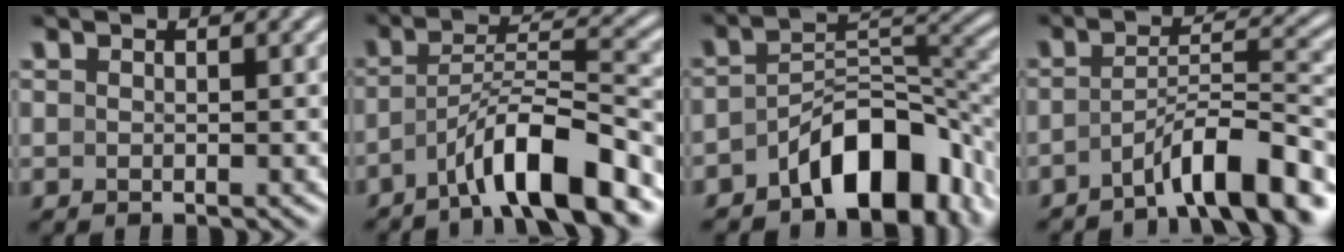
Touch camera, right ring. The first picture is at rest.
{"total": 6.3, "force": [-3.4, 1.8, 4.9], "torque": [-0.083, -0.010, -0.051]}
{"total": 9.9, "force": [-5.9, 4.6, 6.6], "torque": [-0.088, -0.014, -0.083]}
{"total": 6.4, "force": [-4.3, 1.5, 4.5], "torque": [-0.065, -0.009, -0.061]}